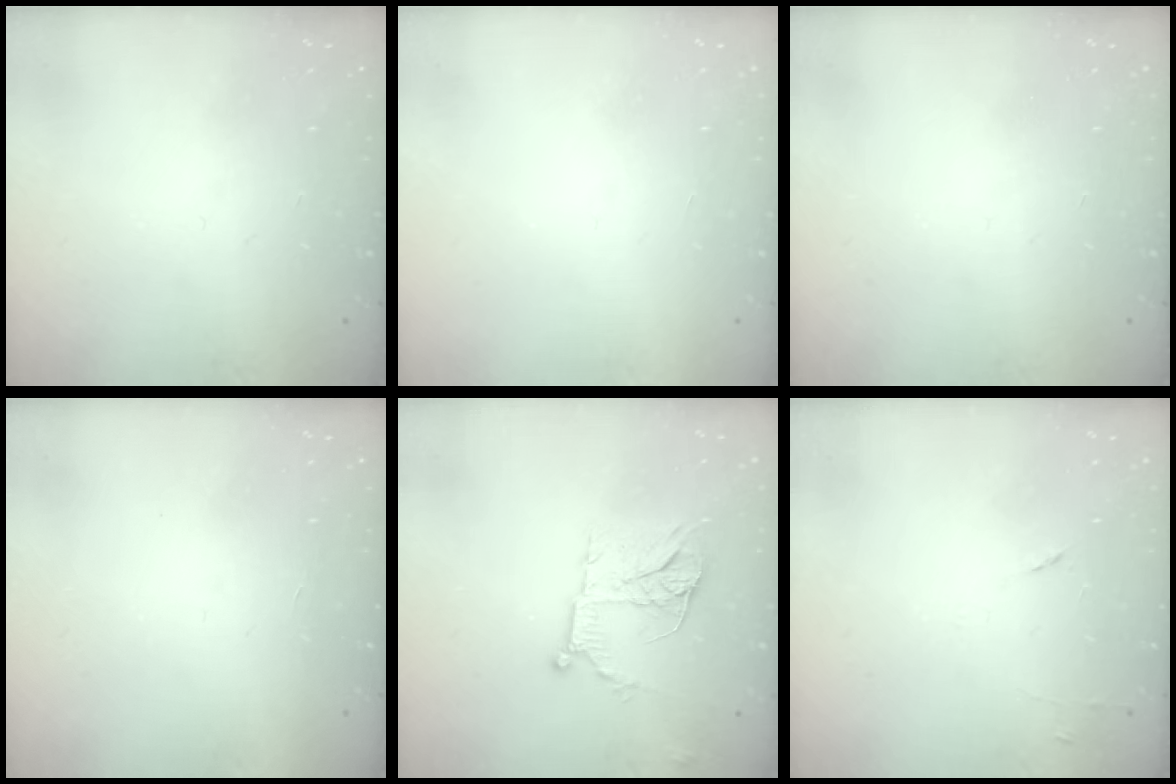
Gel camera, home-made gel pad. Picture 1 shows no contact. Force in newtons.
{"total": 1.6, "press": 1.6, "slide": 0.1}
{"total": 0.0}
{"total": 1.6, "press": 1.6, "slide": 0.1}
{"total": 12.2, "press": 12.1, "slide": 1.1}
{"total": 5.3, "press": 5.2, "slide": 0.8}